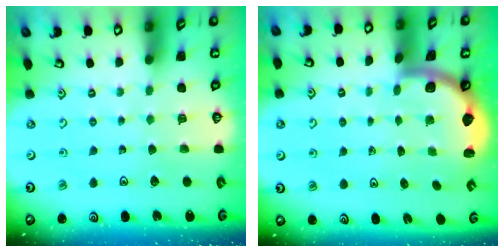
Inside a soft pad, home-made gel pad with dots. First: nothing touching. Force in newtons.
{"total": 1.8, "press": 1.8, "slide": 0.1}